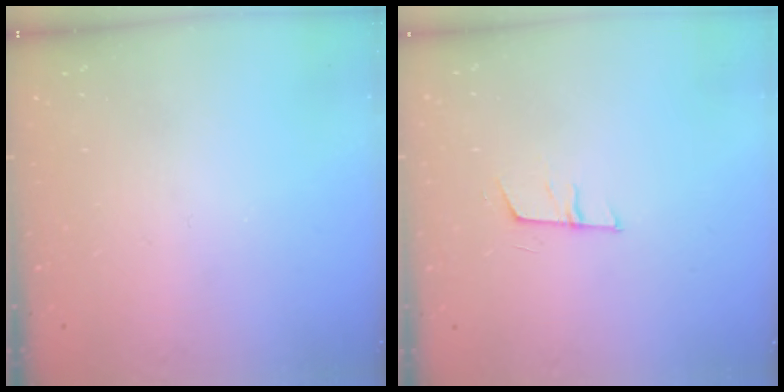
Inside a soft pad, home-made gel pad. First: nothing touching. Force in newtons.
{"total": 6.2, "press": 5.6, "slide": 2.7}